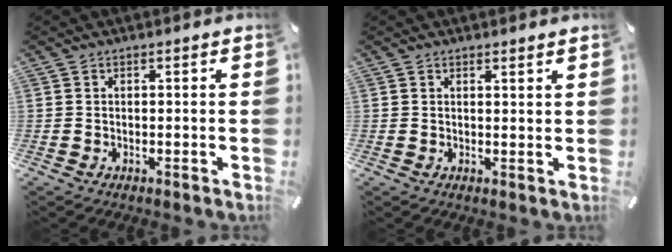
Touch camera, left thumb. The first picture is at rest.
{"total": 1.2, "force": [1.1, 0.0, 0.3], "torque": [-0.007, -0.003, 0.022]}